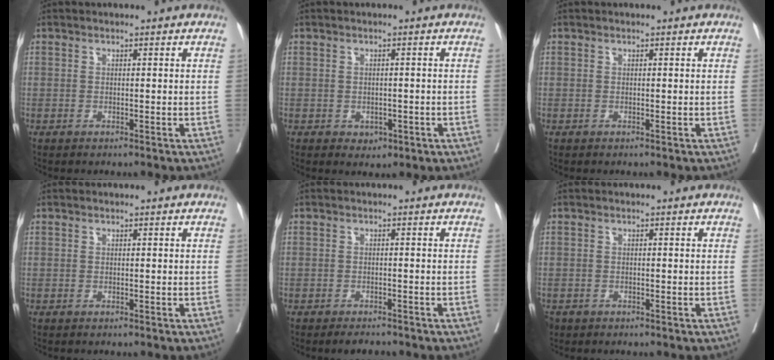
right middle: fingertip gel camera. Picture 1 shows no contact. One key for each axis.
{"total": 2.2, "fx": -0.8, "fy": 1.7, "fz": 1.2, "tx": -0.012, "ty": 0.002, "tz": 0.002}
{"total": 0.0}
{"total": 0.0}
{"total": 2.3, "fx": -2.1, "fy": 0.6, "fz": 0.8, "tx": -0.010, "ty": -0.004, "tz": -0.029}
{"total": 2.4, "fx": -1.7, "fy": 1.7, "fz": 0.6, "tx": -0.014, "ty": -0.003, "tz": -0.031}